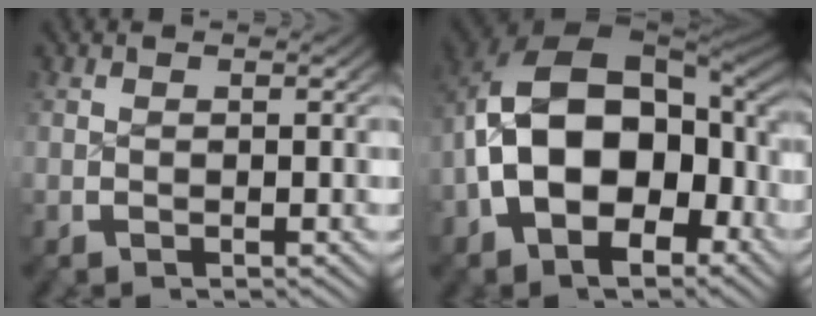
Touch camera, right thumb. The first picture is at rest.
{"total": 16.8, "force": [-3.1, 12.2, 11.2], "torque": [-0.234, -0.049, -0.041]}